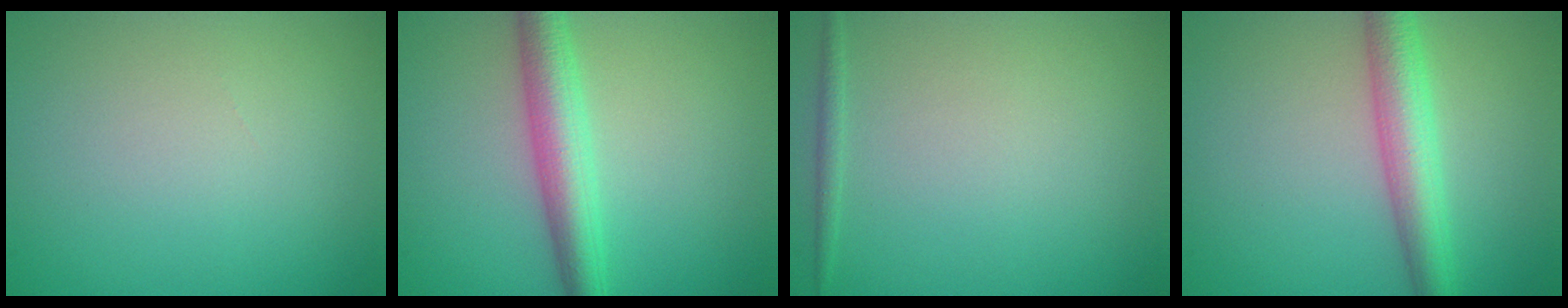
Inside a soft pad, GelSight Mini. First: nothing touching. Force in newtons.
{"total": 4.5, "press": 4.5, "slide": 0.1}
{"total": 0.8, "press": 0.8, "slide": 0.1}
{"total": 4.7, "press": 4.7, "slide": 0.1}